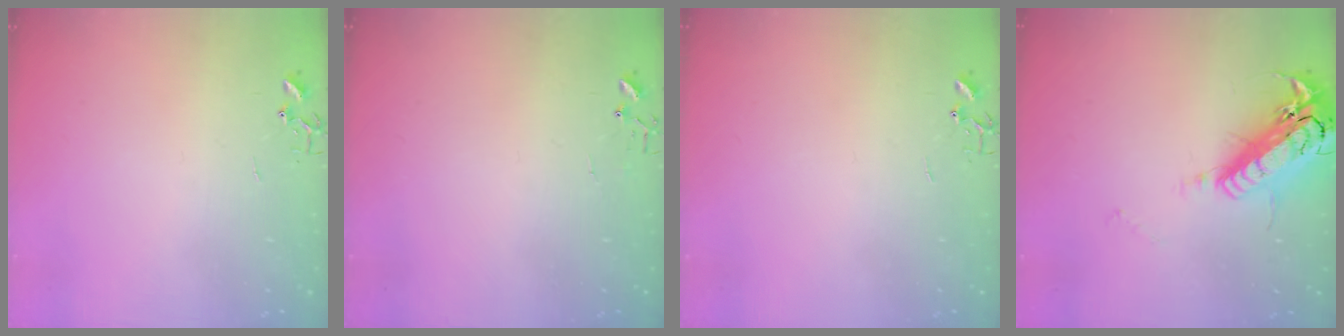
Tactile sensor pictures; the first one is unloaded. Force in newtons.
{"total": 5.0, "press": 5.0, "slide": 0.4}
{"total": 0.0}
{"total": 21.3, "press": 20.9, "slide": 4.0}